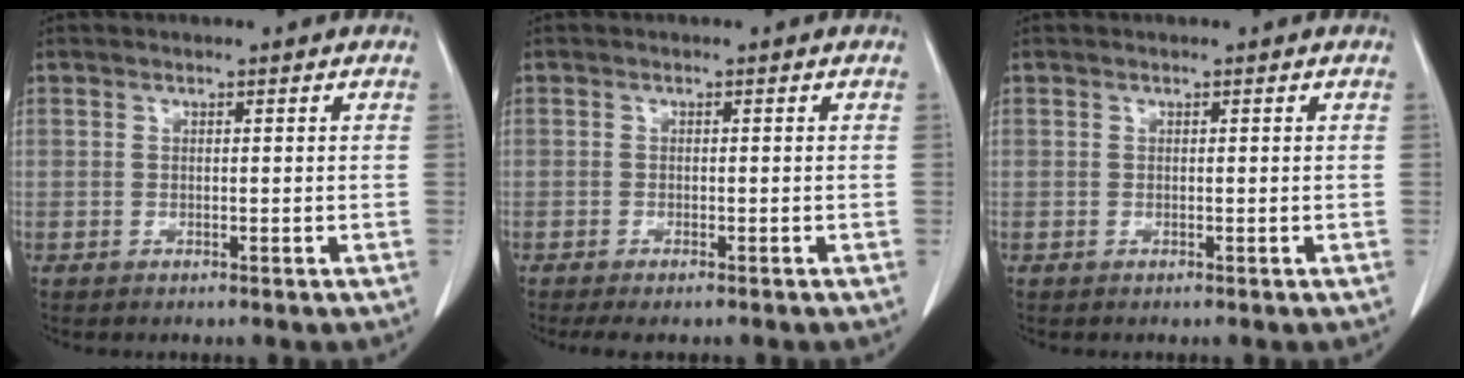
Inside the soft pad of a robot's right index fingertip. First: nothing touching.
{"total": 3.1, "force": [-2.5, 0.7, 1.7], "torque": [-0.025, -0.008, -0.034]}
{"total": 0.0}